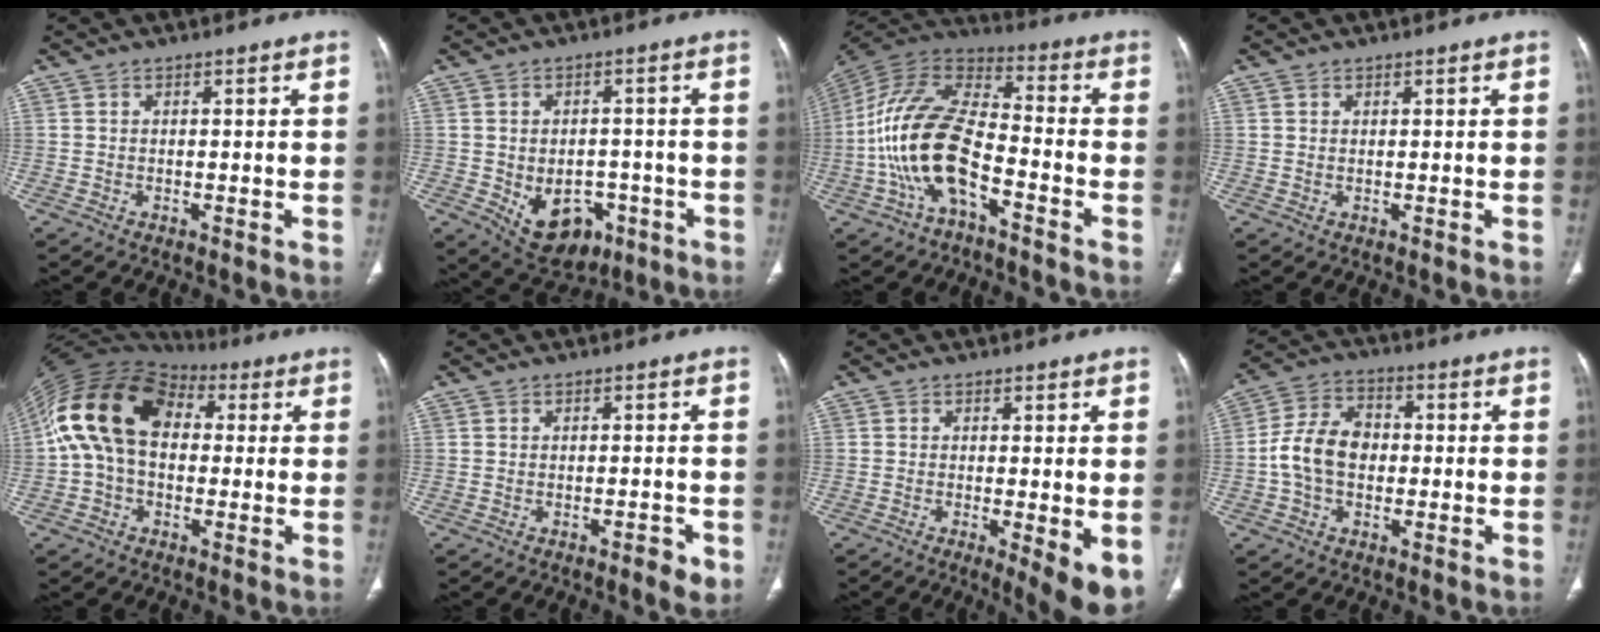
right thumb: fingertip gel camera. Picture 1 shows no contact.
{"total": 10.9, "force": [-3.9, 7.7, 6.7], "torque": [-0.071, 0.016, -0.039]}
{"total": 17.6, "force": [-5.8, 8.3, 14.3], "torque": [-0.285, 0.055, -0.112]}
{"total": 0.5, "force": [0.4, 0.3, 0.1], "torque": [0.000, -0.003, 0.007]}
{"total": 17.0, "force": [2.4, 11.7, 12.0], "torque": [-0.225, 0.042, 0.036]}
{"total": 2.4, "force": [-1.2, 0.9, 2.0], "torque": [-0.022, 0.003, -0.013]}
{"total": 6.7, "force": [-1.4, 1.6, 6.4], "torque": [-0.094, -0.022, -0.022]}
{"total": 9.9, "force": [-0.7, 7.2, 6.8], "torque": [-0.118, 0.027, -0.021]}